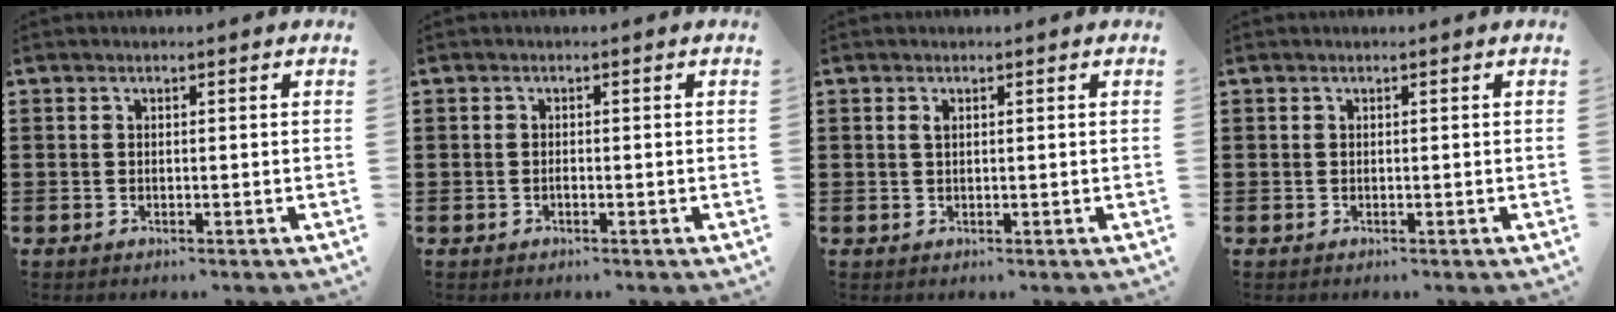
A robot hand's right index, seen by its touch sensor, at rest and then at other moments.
{"total": 0.6, "force": [-0.3, 0.3, 0.4], "torque": [-0.009, -0.002, -0.006]}
{"total": 0.9, "force": [0.3, 0.3, 0.7], "torque": [-0.016, 0.002, 0.005]}
{"total": 0.0}